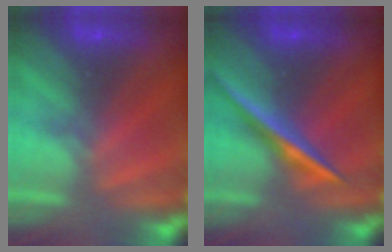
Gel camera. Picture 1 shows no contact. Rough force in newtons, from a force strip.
{"total": 2.3}